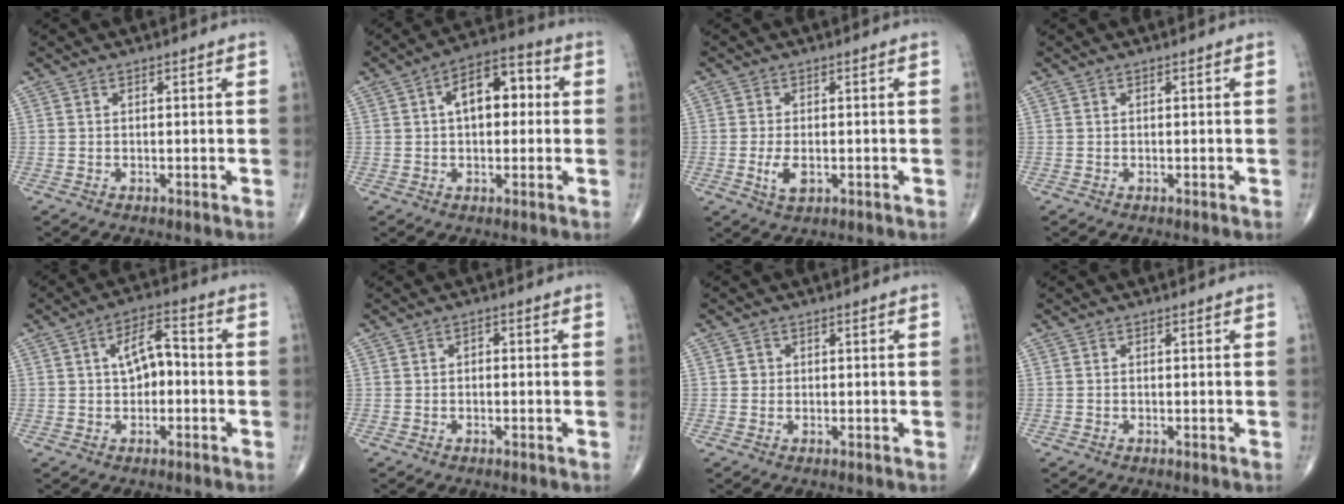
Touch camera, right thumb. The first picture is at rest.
{"total": 10.3, "force": [1.6, 5.8, 8.4], "torque": [-0.107, 0.026, 0.015]}
{"total": 3.7, "force": [-0.8, 1.9, 3.1], "torque": [-0.059, -0.006, -0.012]}
{"total": 0.0}
{"total": 6.9, "force": [0.2, 3.7, 5.8], "torque": [-0.085, 0.028, -0.008]}
{"total": 1.0, "force": [-0.1, 0.7, 0.7], "torque": [-0.004, 0.004, -0.007]}
{"total": 1.1, "force": [0.1, 1.1, 0.2], "torque": [0.002, 0.002, 0.000]}
{"total": 0.0}